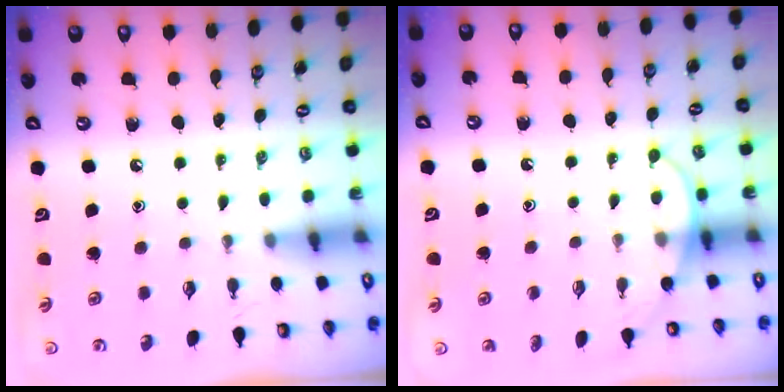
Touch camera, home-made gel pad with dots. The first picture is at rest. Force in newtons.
{"total": 6.6, "press": 6.6, "slide": 0.2}